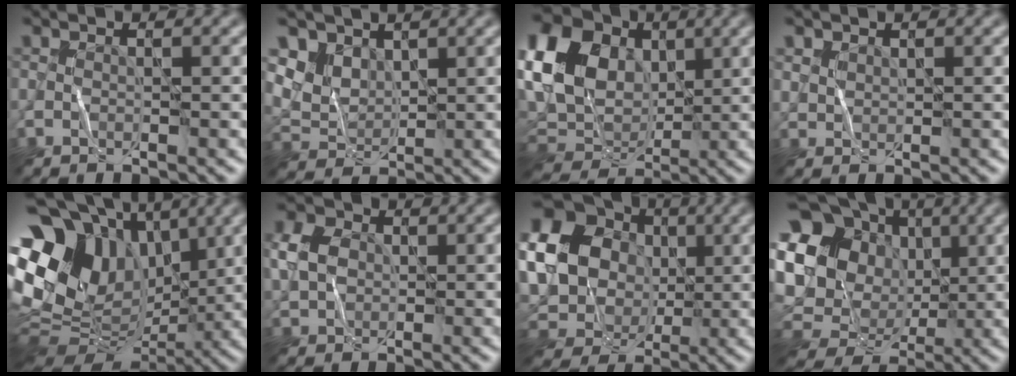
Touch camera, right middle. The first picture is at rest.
{"total": 3.6, "force": [2.2, 2.6, 1.2], "torque": [-0.031, -0.002, 0.044]}
{"total": 13.9, "force": [2.9, 11.2, 7.8], "torque": [-0.174, 0.031, 0.036]}
{"total": 1.0, "force": [0.8, 0.5, -0.1], "torque": [0.002, 0.000, 0.020]}
{"total": 16.9, "force": [3.1, 12.6, 10.9], "torque": [-0.203, 0.021, 0.077]}
{"total": 4.0, "force": [0.6, 3.3, 2.1], "torque": [-0.056, 0.011, 0.005]}
{"total": 20.0, "force": [2.7, 18.1, 8.2], "torque": [-0.210, 0.020, 0.005]}
{"total": 18.9, "force": [3.5, 17.1, 7.3], "torque": [-0.187, 0.039, 0.038]}